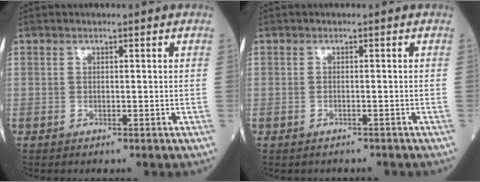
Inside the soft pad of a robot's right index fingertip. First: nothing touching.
{"total": 1.6, "force": [-1.3, 0.9, 0.0], "torque": [-0.002, 0.001, -0.020]}